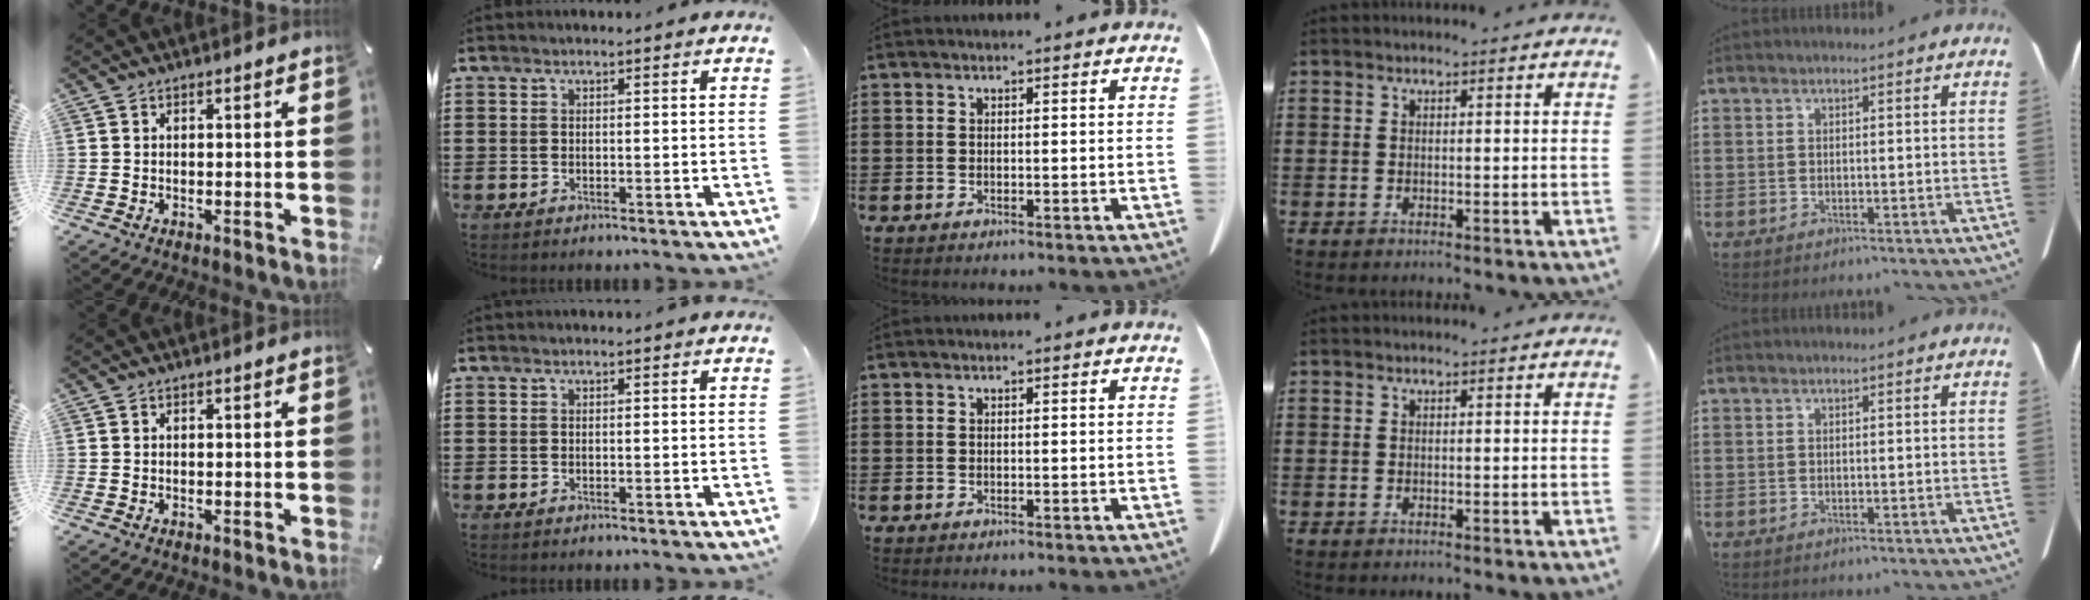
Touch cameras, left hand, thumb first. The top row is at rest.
{}